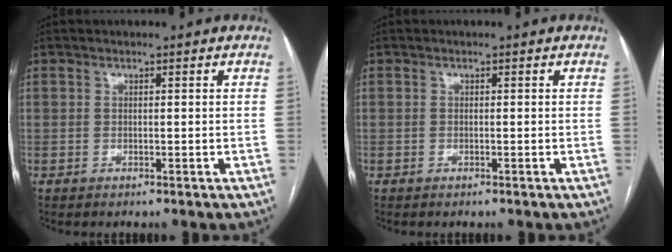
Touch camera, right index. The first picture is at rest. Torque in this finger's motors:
{"motor_torque": [-0.15, 0.03, 0.01, 0.01]}